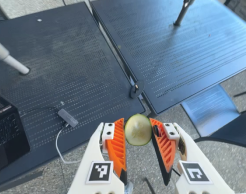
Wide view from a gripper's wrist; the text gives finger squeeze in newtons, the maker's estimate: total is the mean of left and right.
{"total": 7.2, "left": 6.6, "right": 7.8}